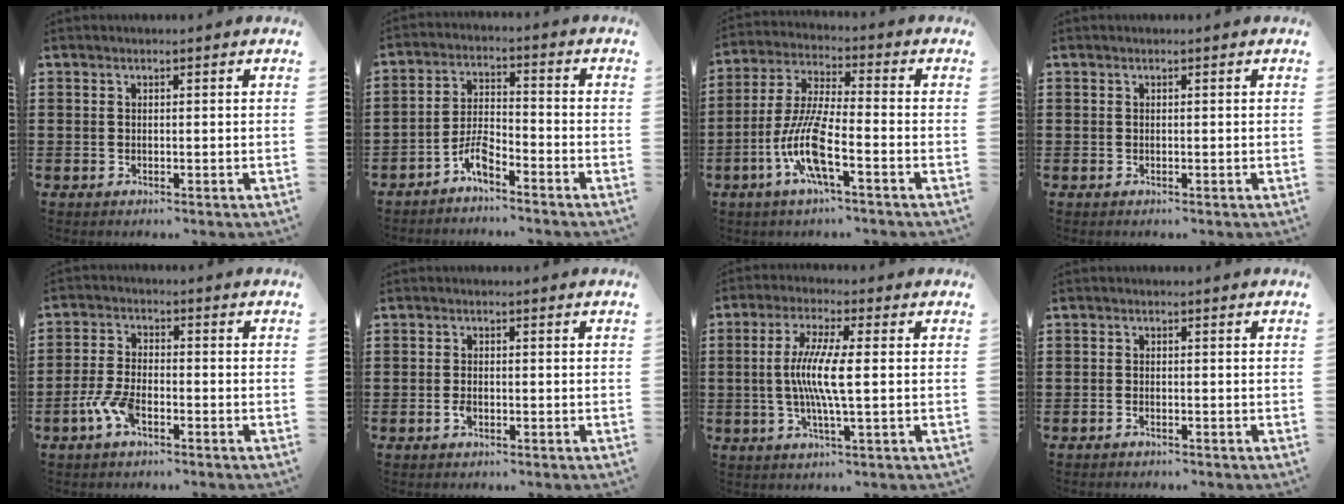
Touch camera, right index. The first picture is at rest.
{"total": 4.7, "force": [-3.9, 1.2, 2.4], "torque": [-0.066, 0.003, -0.083]}
{"total": 9.6, "force": [-4.2, 1.9, 8.5], "torque": [-0.193, -0.012, -0.084]}
{"total": 0.0}
{"total": 5.2, "force": [-2.8, 2.1, 3.9], "torque": [-0.098, -0.002, -0.058]}
{"total": 1.5, "force": [-0.6, 0.7, 1.2], "torque": [-0.031, -0.004, -0.013]}
{"total": 7.2, "force": [-0.1, 0.5, 7.2], "torque": [-0.142, -0.010, -0.011]}
{"total": 0.7, "force": [-0.6, 0.2, 0.2], "torque": [-0.006, -0.001, -0.012]}